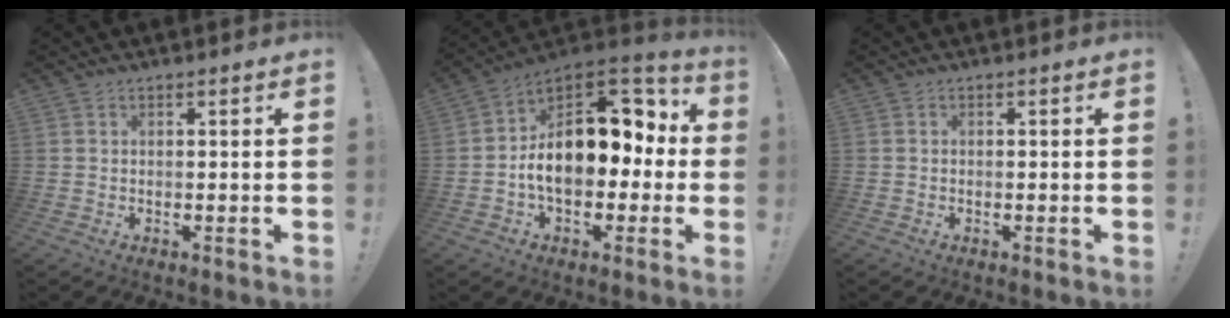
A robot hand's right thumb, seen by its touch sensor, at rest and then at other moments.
{"total": 19.7, "force": [0.4, 12.6, 15.2], "torque": [-0.212, 0.011, 0.016]}
{"total": 0.5, "force": [-0.5, 0.3, 0.1], "torque": [-0.003, 0.002, -0.008]}